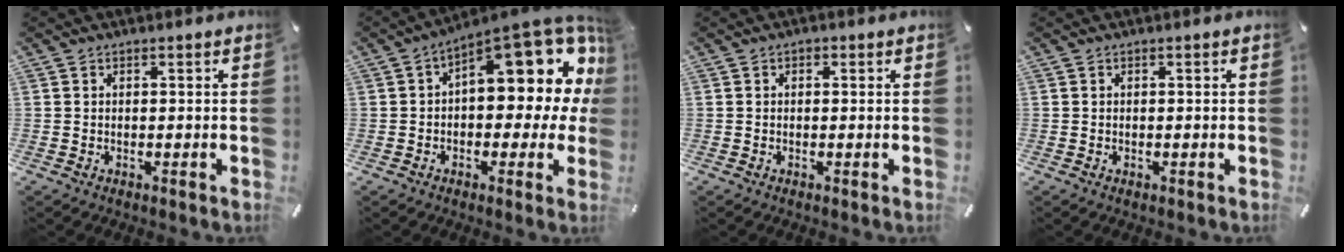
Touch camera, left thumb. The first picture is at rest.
{"total": 17.8, "force": [7.3, 8.5, 13.8], "torque": [-0.165, -0.063, 0.118]}
{"total": 0.6, "force": [-0.1, 0.5, 0.2], "torque": [-0.003, 0.005, -0.003]}
{"total": 0.0}